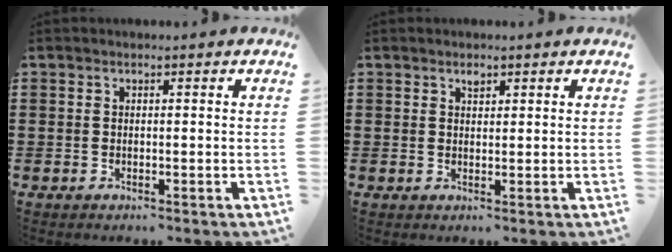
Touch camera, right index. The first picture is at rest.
{"total": 1.0, "force": [0.7, 0.5, 0.5], "torque": [-0.004, -0.002, 0.012]}